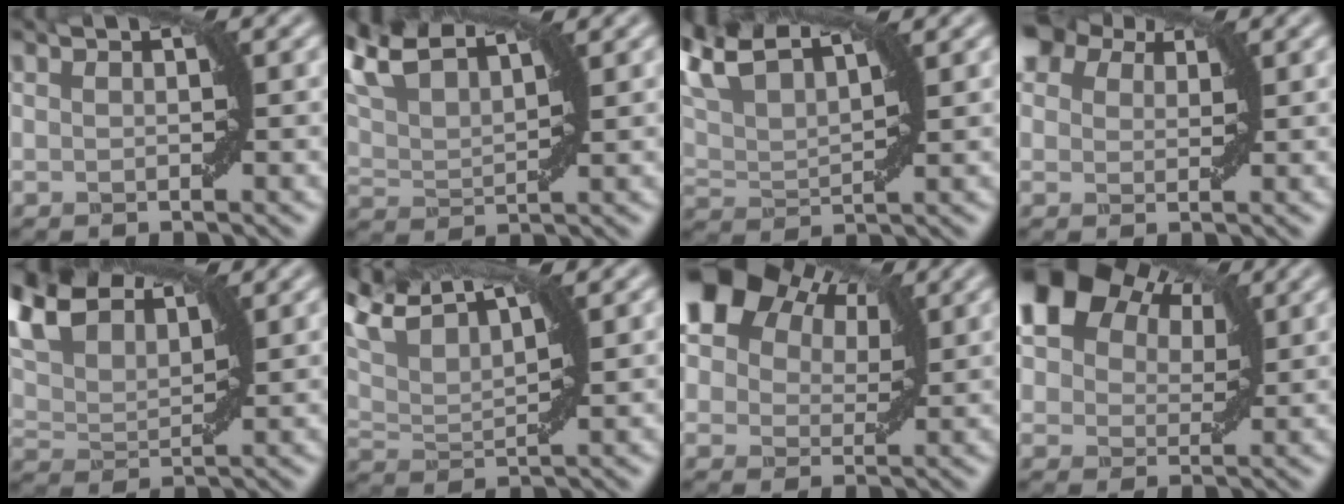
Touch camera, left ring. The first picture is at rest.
{"total": 4.9, "force": [2.5, 2.8, 3.2], "torque": [-0.071, 0.016, 0.052]}
{"total": 4.4, "force": [2.2, 2.4, 2.9], "torque": [-0.073, 0.009, 0.048]}
{"total": 2.4, "force": [2.1, 1.1, -0.4], "torque": [-0.017, 0.008, 0.030]}
{"total": 6.4, "force": [3.0, 4.2, 3.9], "torque": [-0.082, 0.018, 0.060]}
{"total": 4.8, "force": [1.9, 2.5, 3.6], "torque": [-0.087, 0.010, 0.042]}
{"total": 4.3, "force": [3.0, 2.8, 1.2], "torque": [-0.039, 0.005, 0.064]}
{"total": 6.3, "force": [4.2, 4.0, 2.6], "torque": [-0.067, 0.029, 0.065]}